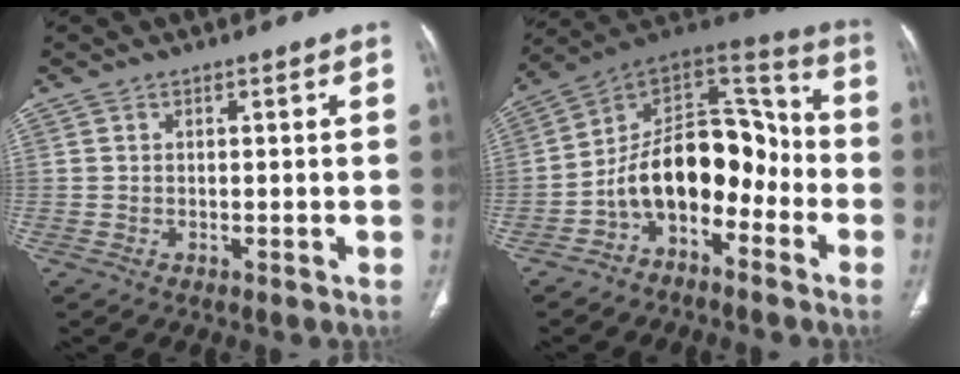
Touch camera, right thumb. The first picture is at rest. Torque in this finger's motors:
{"motor_torque": [1.96, 1.88, 1.77, -0.98, 0.14]}